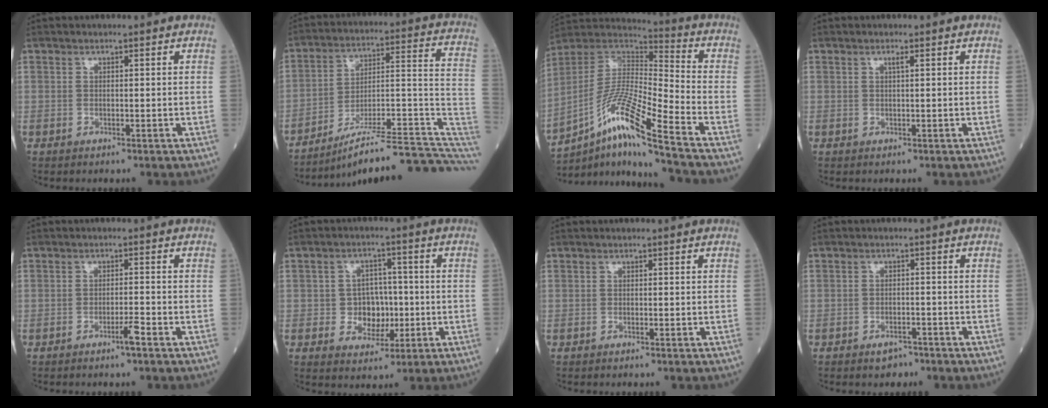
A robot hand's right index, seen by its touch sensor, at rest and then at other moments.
{"total": 19.8, "force": [-16.8, 1.2, 10.4], "torque": [-0.092, 0.040, -0.250]}
{"total": 16.4, "force": [-10.5, -0.4, 12.6], "torque": [-0.252, -0.002, -0.193]}
{"total": 0.7, "force": [0.3, -0.1, 0.6], "torque": [-0.013, 0.001, 0.005]}
{"total": 2.1, "force": [-1.5, -0.3, 1.5], "torque": [-0.026, -0.002, -0.028]}
{"total": 5.6, "force": [-1.0, 4.6, 3.1], "torque": [-0.042, 0.013, -0.010]}
{"total": 0.0}
{"total": 2.5, "force": [-1.9, 1.3, 1.0], "torque": [-0.017, 0.002, -0.024]}